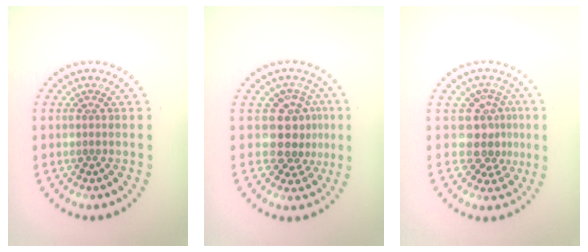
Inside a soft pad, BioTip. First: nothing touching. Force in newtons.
{"total": 3.8, "press": 3.2, "slide": 2.0}
{"total": 3.3, "press": 2.5, "slide": 2.1}